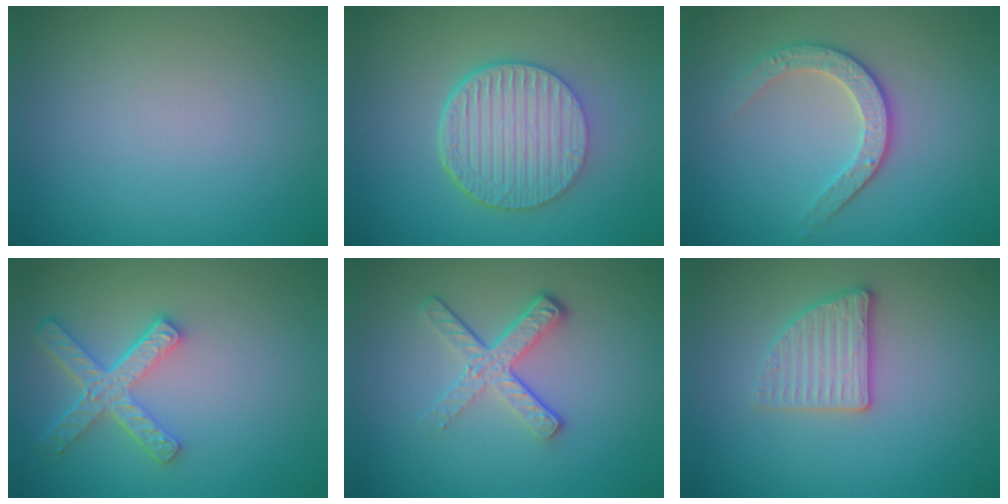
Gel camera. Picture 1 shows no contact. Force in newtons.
{"total": 6.6, "press": 4.7, "slide": 4.6}
{"total": 2.9, "press": 2.7, "slide": 1.1}
{"total": 4.5, "press": 3.5, "slide": 2.8}
{"total": 4.1, "press": 2.7, "slide": 3.0}
{"total": 2.7, "press": 2.6, "slide": 0.8}